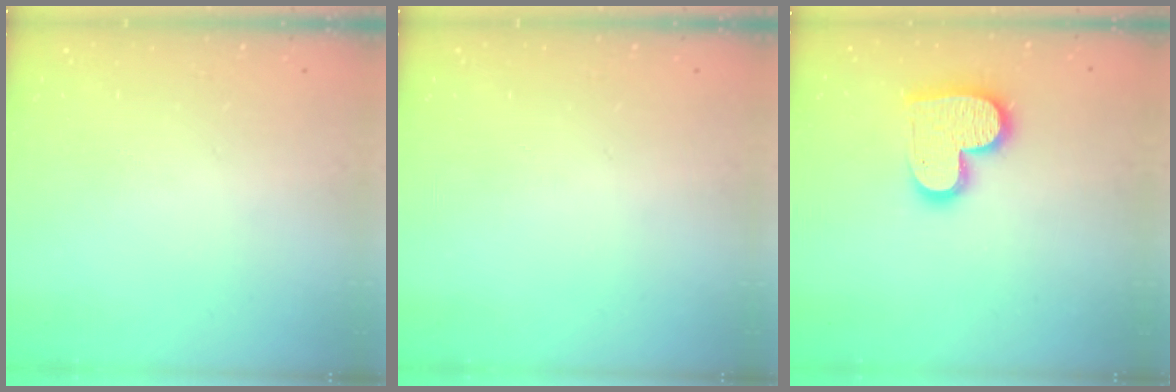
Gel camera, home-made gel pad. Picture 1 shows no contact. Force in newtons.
{"total": 0.0}
{"total": 13.9, "press": 13.9, "slide": 1.2}